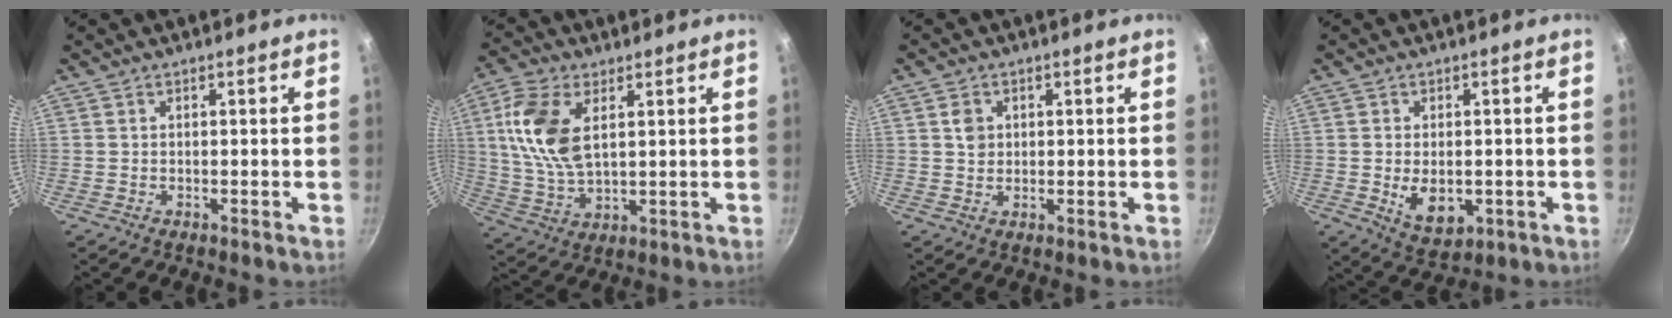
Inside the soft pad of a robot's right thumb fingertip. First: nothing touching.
{"total": 12.9, "force": [3.6, 7.0, 10.1], "torque": [-0.199, -0.008, 0.074]}
{"total": 3.1, "force": [0.8, 2.6, 1.5], "torque": [-0.014, 0.001, 0.012]}
{"total": 7.5, "force": [-1.1, 4.8, 5.6], "torque": [-0.078, -0.009, -0.002]}